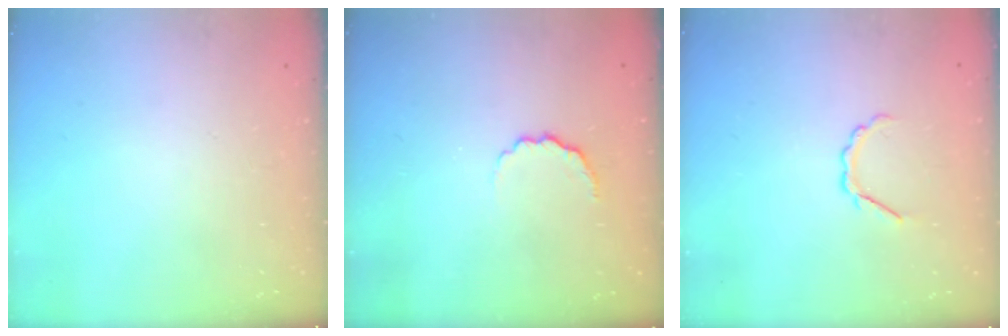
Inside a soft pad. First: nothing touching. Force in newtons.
{"total": 3.6, "press": 3.5, "slide": 0.9}
{"total": 3.6, "press": 3.4, "slide": 1.0}